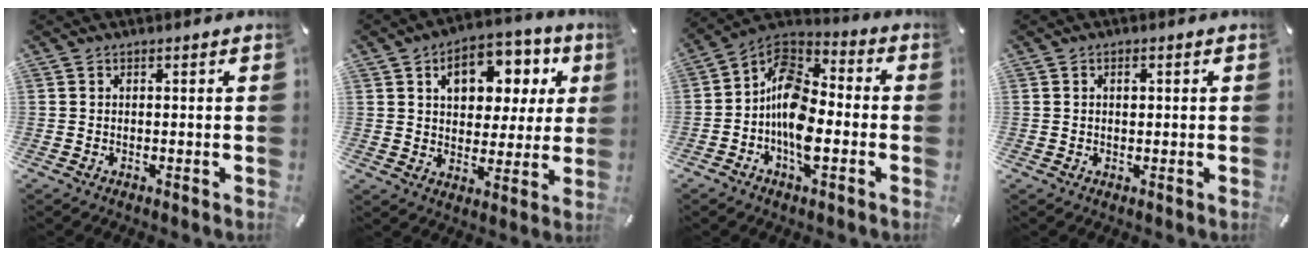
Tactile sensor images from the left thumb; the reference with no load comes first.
{"total": 12.9, "force": [5.1, 9.2, 7.5], "torque": [-0.113, -0.017, 0.088]}
{"total": 12.4, "force": [-3.9, 7.5, 9.0], "torque": [-0.194, 0.012, -0.073]}
{"total": 1.6, "force": [0.3, 1.0, 1.2], "torque": [-0.018, 0.001, 0.002]}